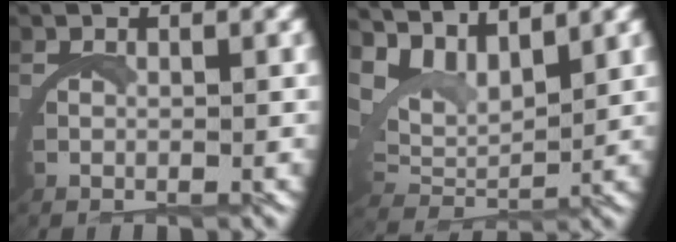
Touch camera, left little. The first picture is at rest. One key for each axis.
{"total": 6.0, "fx": 3.5, "fy": 3.3, "fz": 3.6, "tx": -0.090, "ty": -0.005, "tz": 0.065}